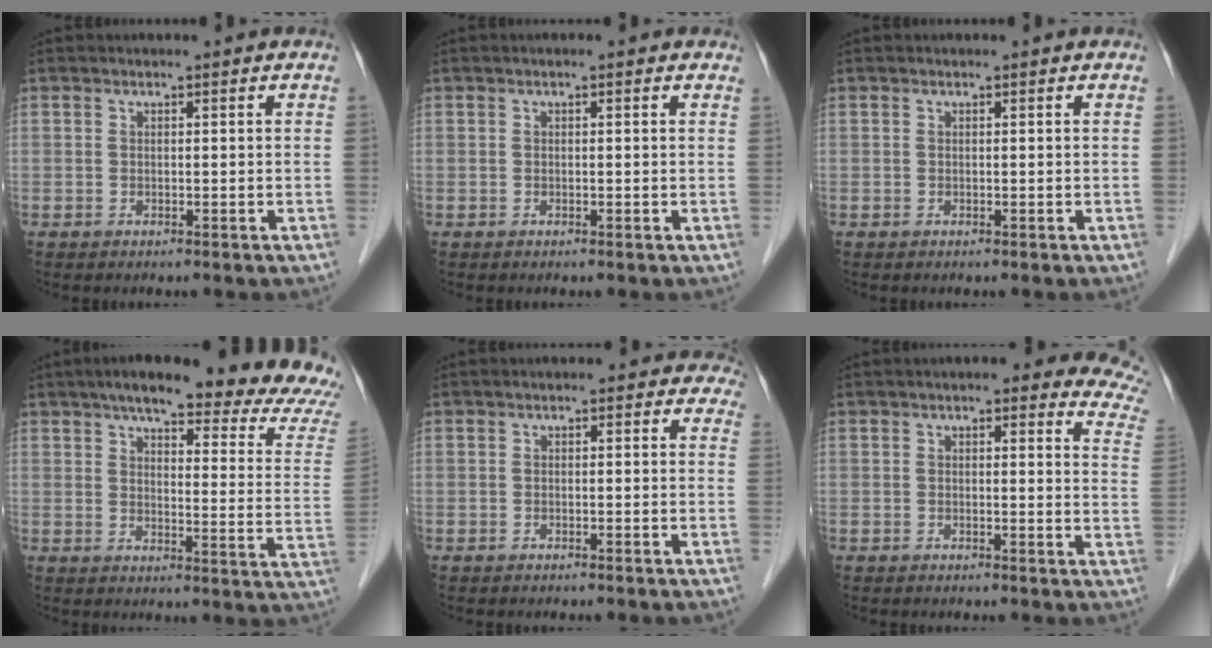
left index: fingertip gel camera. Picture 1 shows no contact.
{"total": 1.1, "force": [0.8, 0.4, 0.7], "torque": [-0.011, 0.009, 0.005]}
{"total": 0.0}
{"total": 23.3, "force": [19.7, 3.2, 12.1], "torque": [-0.154, -0.032, 0.227]}
{"total": 2.8, "force": [1.9, 1.6, 1.1], "torque": [0.012, 0.001, 0.004]}
{"total": 14.1, "force": [11.0, 4.0, 7.8], "torque": [-0.063, 0.001, 0.095]}